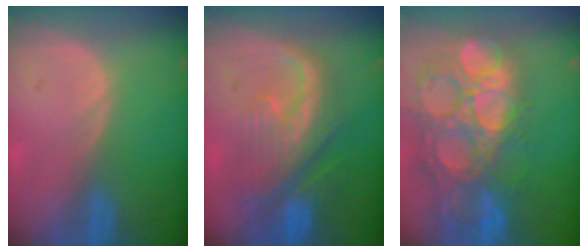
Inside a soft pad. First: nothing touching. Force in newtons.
{"total": 9.4, "press": 9.0, "slide": 2.7}
{"total": 15.4, "press": 12.8, "slide": 8.7}